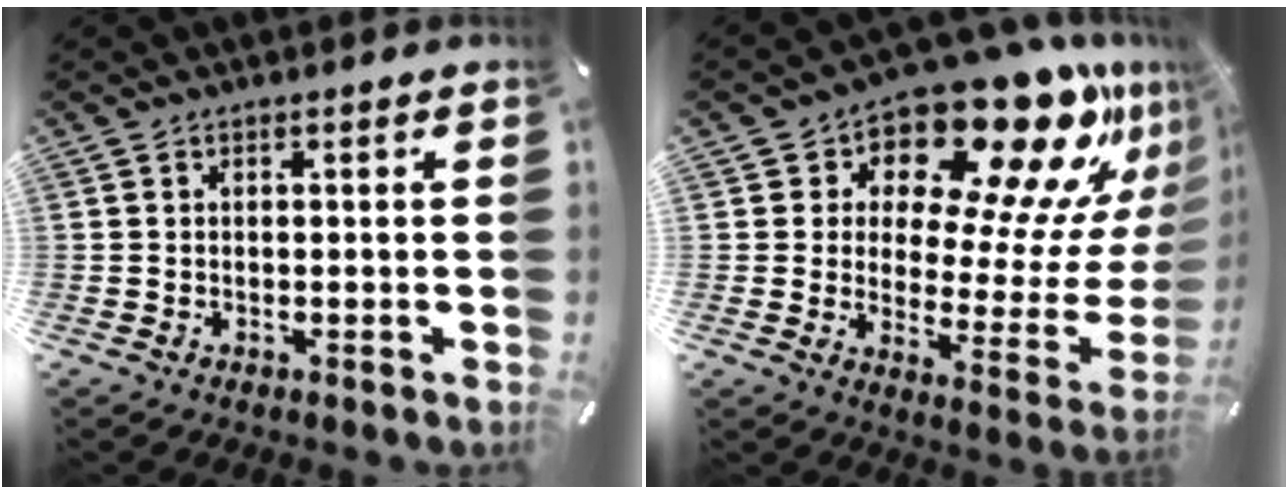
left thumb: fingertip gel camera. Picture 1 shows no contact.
{"total": 21.8, "force": [16.2, 8.7, 11.7], "torque": [-0.150, -0.145, 0.265]}